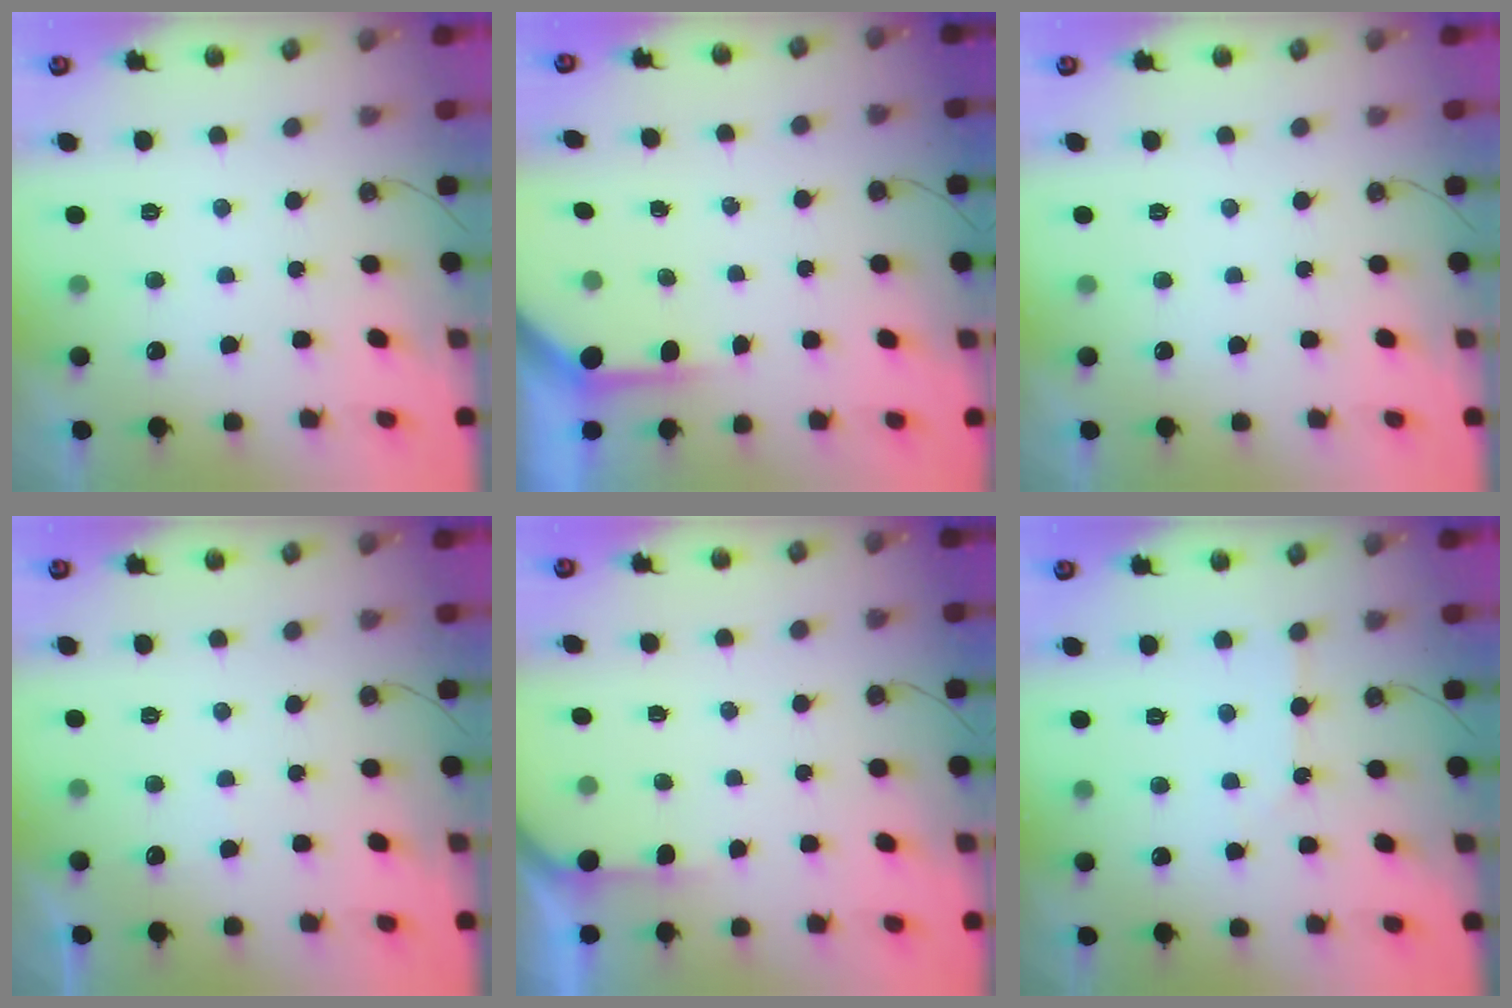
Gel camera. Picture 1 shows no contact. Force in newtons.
{"total": 3.7, "press": 3.7, "slide": 0.4}
{"total": 0.0}
{"total": 2.0, "press": 2.0, "slide": 0.4}
{"total": 2.5, "press": 2.5, "slide": 0.2}
{"total": 4.1, "press": 4.1, "slide": 0.7}